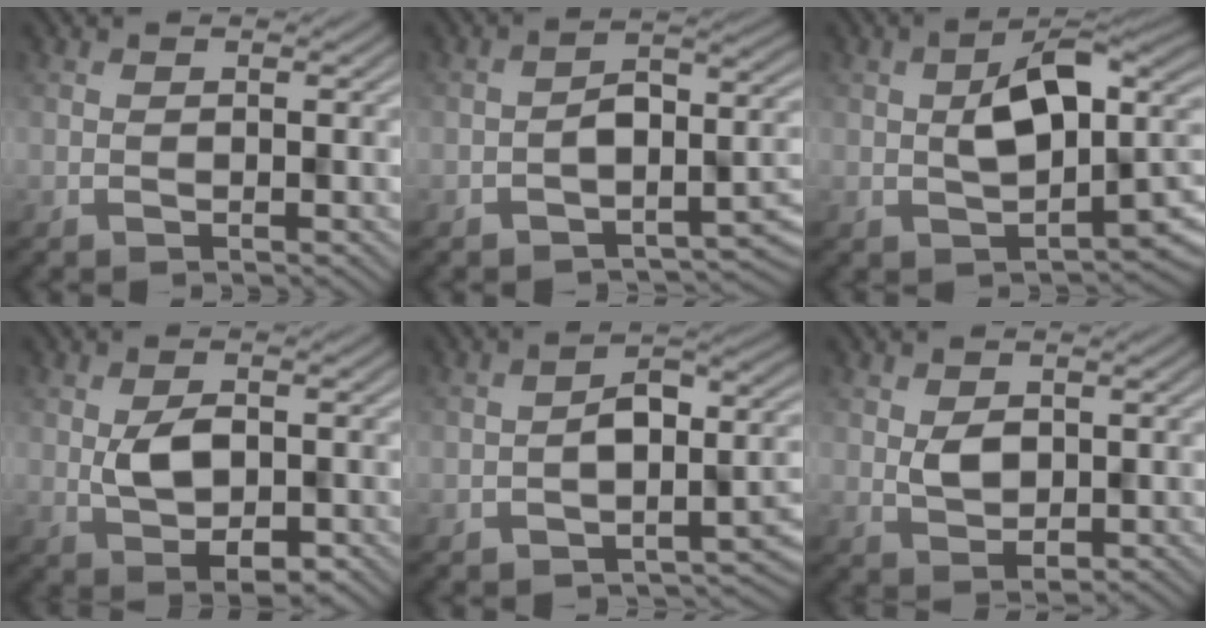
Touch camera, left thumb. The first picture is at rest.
{"total": 6.2, "force": [-2.8, 3.4, 4.4], "torque": [-0.049, -0.003, -0.051]}
{"total": 9.4, "force": [0.7, 5.3, 7.8], "torque": [-0.119, 0.003, 0.017]}
{"total": 5.2, "force": [-0.6, 2.9, 4.3], "torque": [-0.084, -0.010, -0.006]}
{"total": 6.8, "force": [-2.5, 4.0, 4.9], "torque": [-0.053, -0.005, -0.045]}
{"total": 2.6, "force": [0.5, 1.9, 1.7], "torque": [-0.036, -0.006, 0.014]}